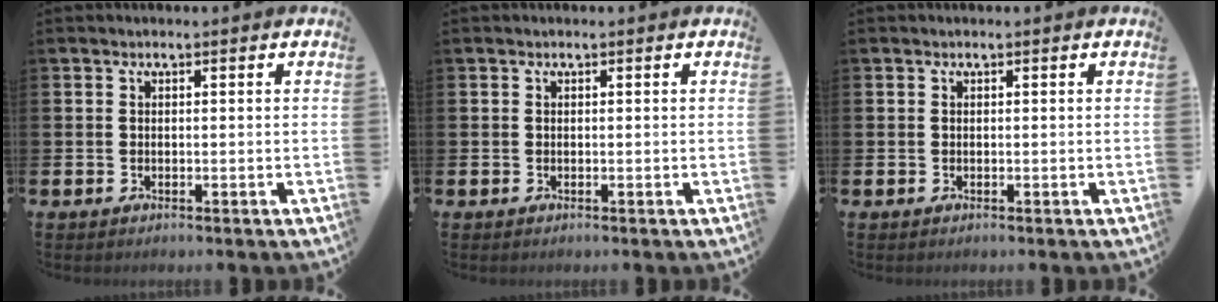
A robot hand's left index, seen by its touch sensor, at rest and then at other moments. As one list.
[{"total": 0.0}, {"total": 0.0}]